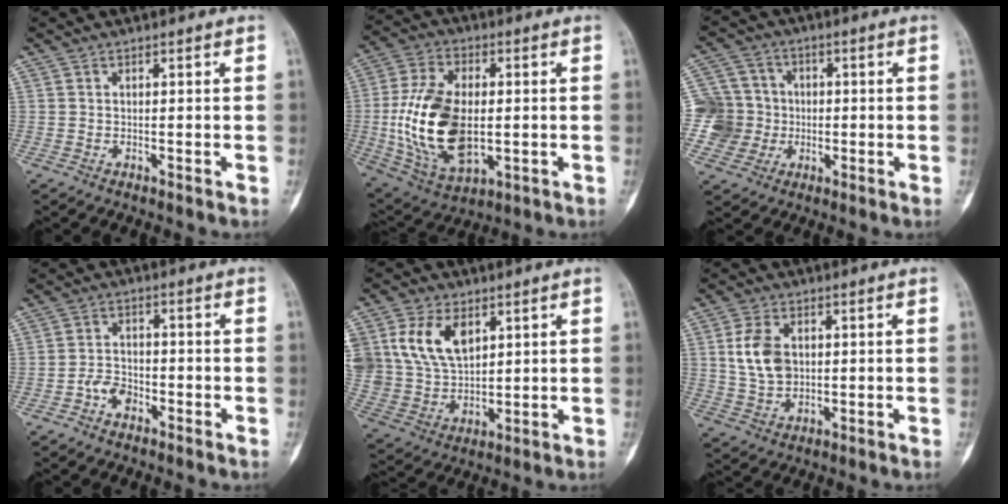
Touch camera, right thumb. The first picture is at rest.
{"total": 19.4, "force": [-0.9, 11.3, 15.8], "torque": [-0.302, -0.002, -0.002]}
{"total": 11.1, "force": [-1.2, 10.7, 2.8], "torque": [-0.032, 0.018, -0.020]}
{"total": 4.0, "force": [-2.2, 2.6, 2.1], "torque": [-0.026, 0.020, -0.044]}
{"total": 13.7, "force": [5.2, 9.1, 8.8], "torque": [-0.154, -0.013, 0.115]}
{"total": 8.1, "force": [1.4, 5.5, 5.8], "torque": [-0.102, -0.002, 0.033]}